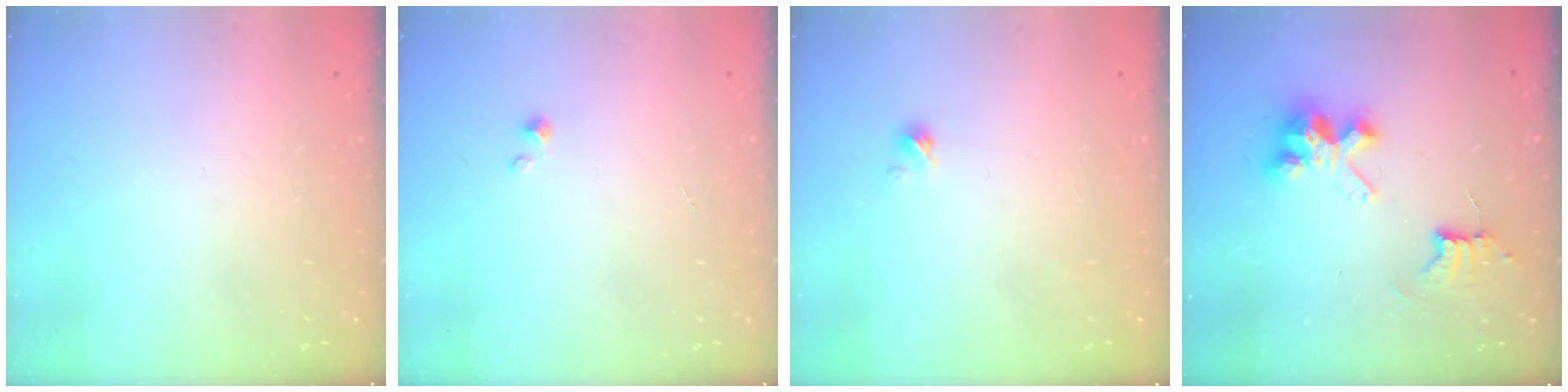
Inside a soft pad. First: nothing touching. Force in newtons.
{"total": 0.6, "press": 0.6, "slide": 0.1}
{"total": 0.0}
{"total": 8.4, "press": 8.4, "slide": 0.7}